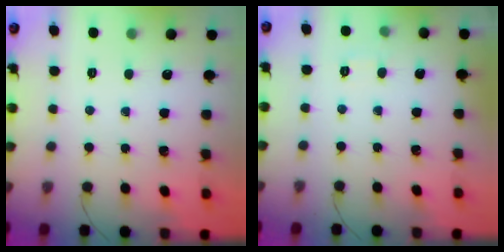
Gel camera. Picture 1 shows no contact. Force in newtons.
{"total": 2.0, "press": 1.7, "slide": 1.0}